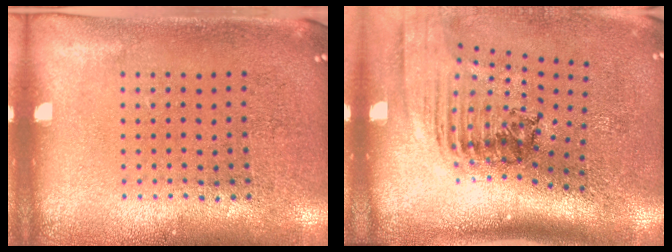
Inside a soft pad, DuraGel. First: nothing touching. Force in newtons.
{"total": 2.5, "press": 1.8, "slide": 1.7}